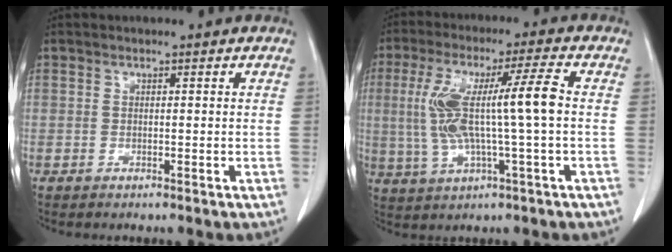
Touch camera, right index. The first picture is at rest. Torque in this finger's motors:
{"motor_torque": [1.30, 0.08, 0.66, 0.21]}